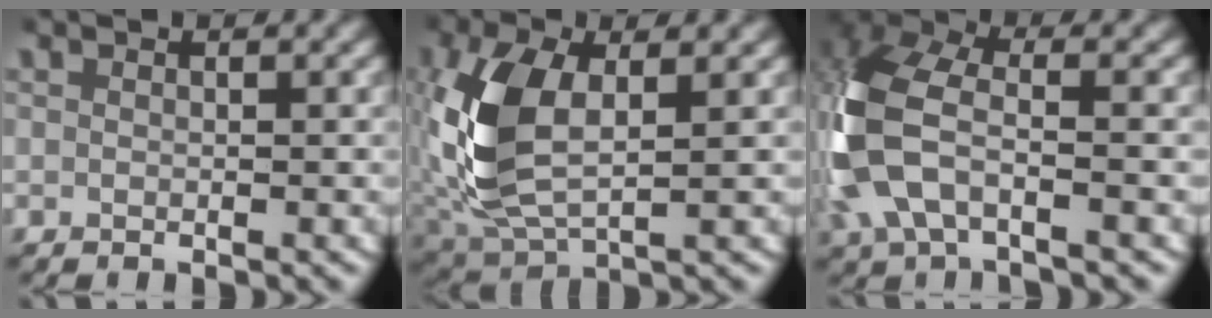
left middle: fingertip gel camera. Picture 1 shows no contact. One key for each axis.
{"total": 7.9, "fx": 0.9, "fy": 4.8, "fz": 6.2, "tx": -0.166, "ty": -0.007, "tz": 0.025}
{"total": 9.0, "fx": -0.2, "fy": 6.0, "fz": 6.7, "tx": -0.207, "ty": -0.024, "tz": 0.006}